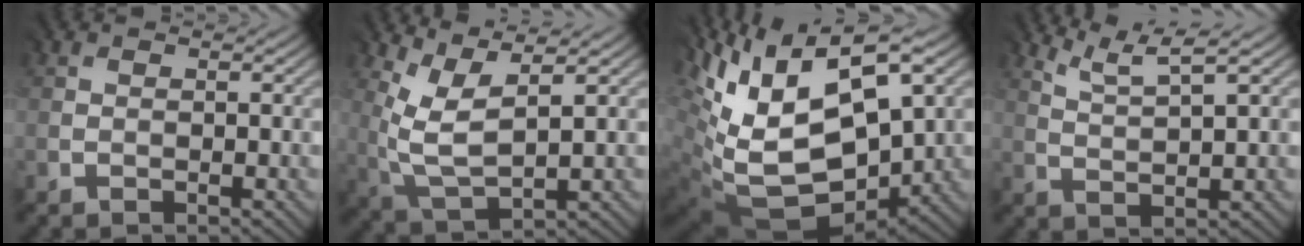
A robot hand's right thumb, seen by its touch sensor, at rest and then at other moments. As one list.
[{"total": 5.7, "force": [2.9, 1.7, 4.6], "torque": [-0.109, 0.002, 0.067]}, {"total": 16.2, "force": [3.5, 10.1, 12.2], "torque": [-0.250, -0.014, 0.103]}, {"total": 4.2, "force": [3.3, 0.2, 2.5], "torque": [-0.052, 0.006, 0.076]}]